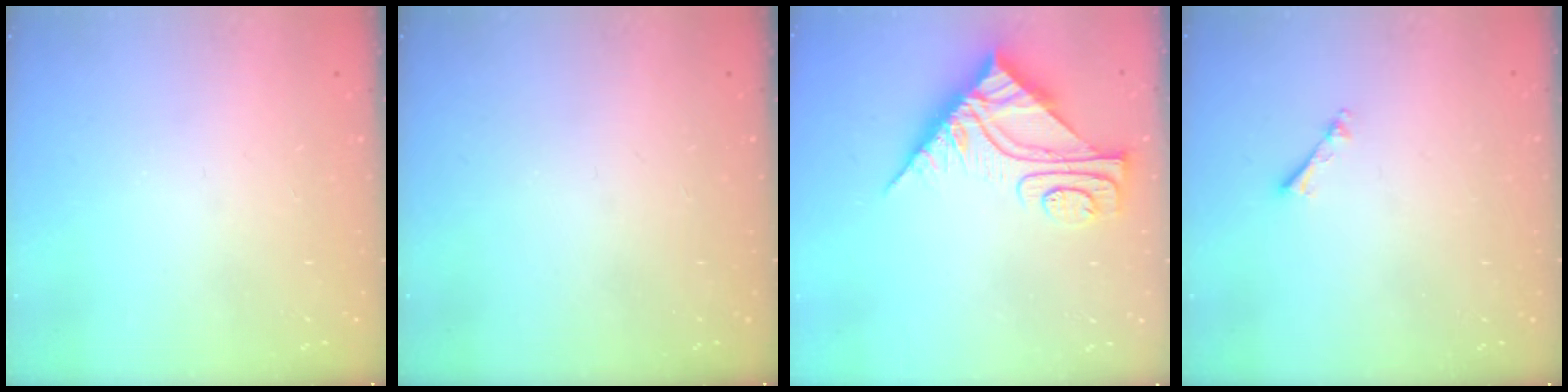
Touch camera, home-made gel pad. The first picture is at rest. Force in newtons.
{"total": 0.0}
{"total": 10.0, "press": 9.9, "slide": 0.9}
{"total": 1.3, "press": 1.3, "slide": 0.3}